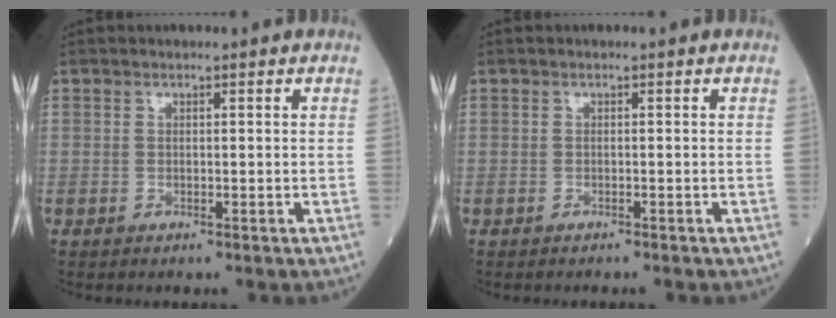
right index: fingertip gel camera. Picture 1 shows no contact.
{"total": 1.0, "force": [-1.0, 0.2, 0.4], "torque": [-0.008, -0.001, -0.013]}